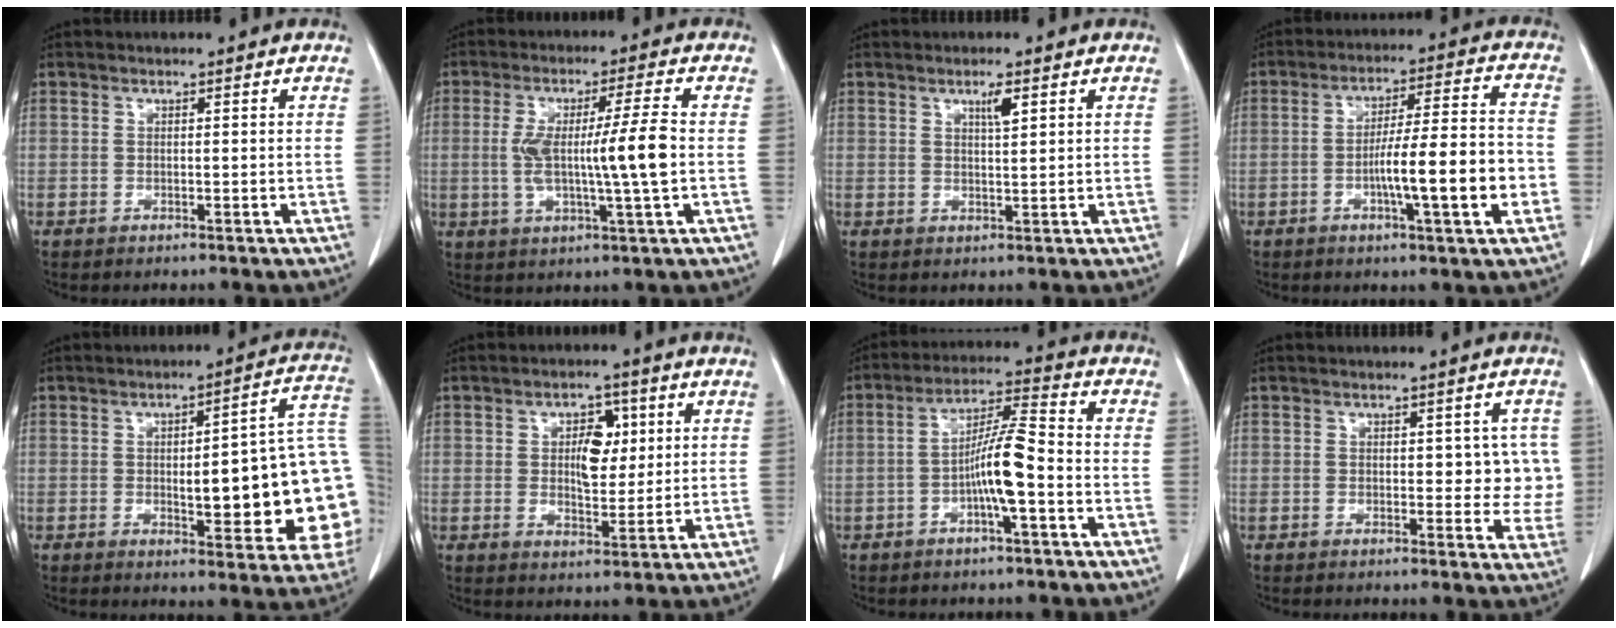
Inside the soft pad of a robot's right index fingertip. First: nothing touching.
{"total": 10.1, "force": [-0.3, -0.3, 10.1], "torque": [-0.188, 0.003, -0.005]}
{"total": 2.4, "force": [1.3, 0.2, 2.0], "torque": [-0.037, -0.002, 0.022]}
{"total": 10.3, "force": [-2.8, 0.4, 9.9], "torque": [-0.157, 0.004, -0.045]}
{"total": 19.3, "force": [-1.7, 4.2, 18.8], "torque": [-0.168, 0.033, -0.006]}
{"total": 6.3, "force": [1.6, 3.3, 5.1], "torque": [-0.079, 0.009, 0.029]}
{"total": 8.3, "force": [-2.3, 0.6, 7.9], "torque": [-0.150, 0.015, -0.043]}
{"total": 4.9, "force": [0.6, 2.9, 3.9], "torque": [-0.024, 0.009, 0.008]}